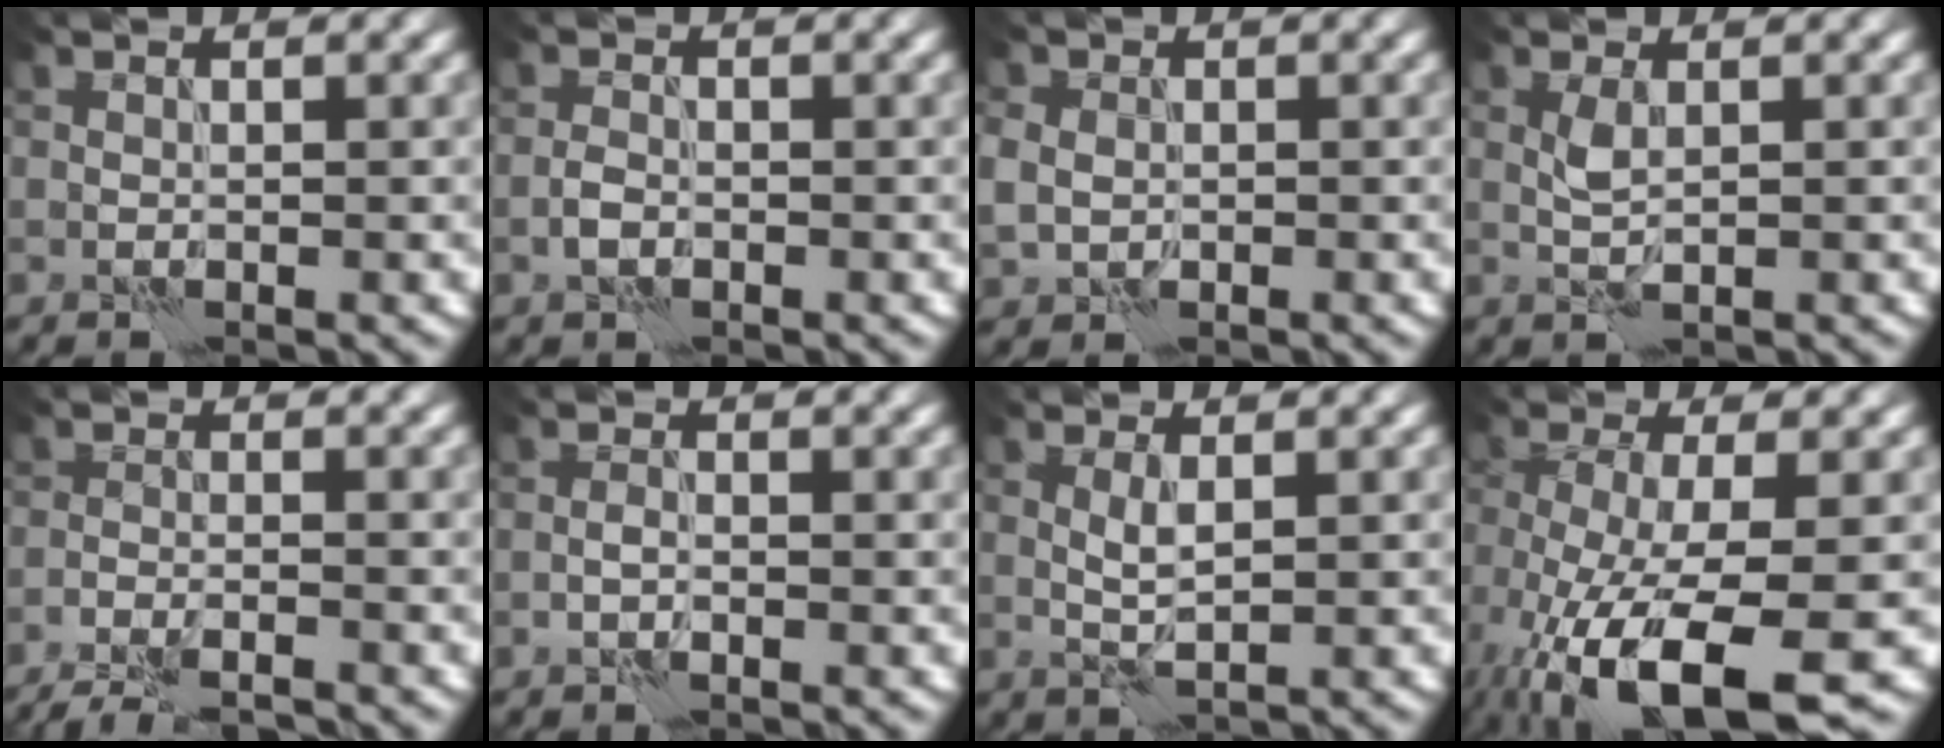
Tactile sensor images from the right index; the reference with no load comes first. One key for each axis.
{"total": 1.3, "fx": -0.6, "fy": 0.8, "fz": 0.9, "tx": -0.016, "ty": 0.004, "tz": -0.016}
{"total": 2.8, "fx": 0.0, "fy": 2.4, "fz": 1.4, "tx": -0.035, "ty": 0.005, "tz": 0.003}
{"total": 1.3, "fx": 0.3, "fy": 0.4, "fz": 1.3, "tx": -0.031, "ty": 0.003, "tz": 0.006}
{"total": 5.4, "fx": -4.9, "fy": 0.8, "fz": 2.0, "tx": -0.033, "ty": -0.009, "tz": -0.079}
{"total": 0.9, "fx": -0.5, "fy": 0.2, "fz": 0.6, "tx": -0.012, "ty": 0.005, "tz": -0.013}
{"total": 1.7, "fx": 0.4, "fy": 0.3, "fz": 1.6, "tx": -0.037, "ty": 0.001, "tz": 0.008}
{"total": 11.1, "fx": -5.0, "fy": 3.9, "fz": 9.1, "tx": -0.177, "ty": -0.030, "tz": -0.079}